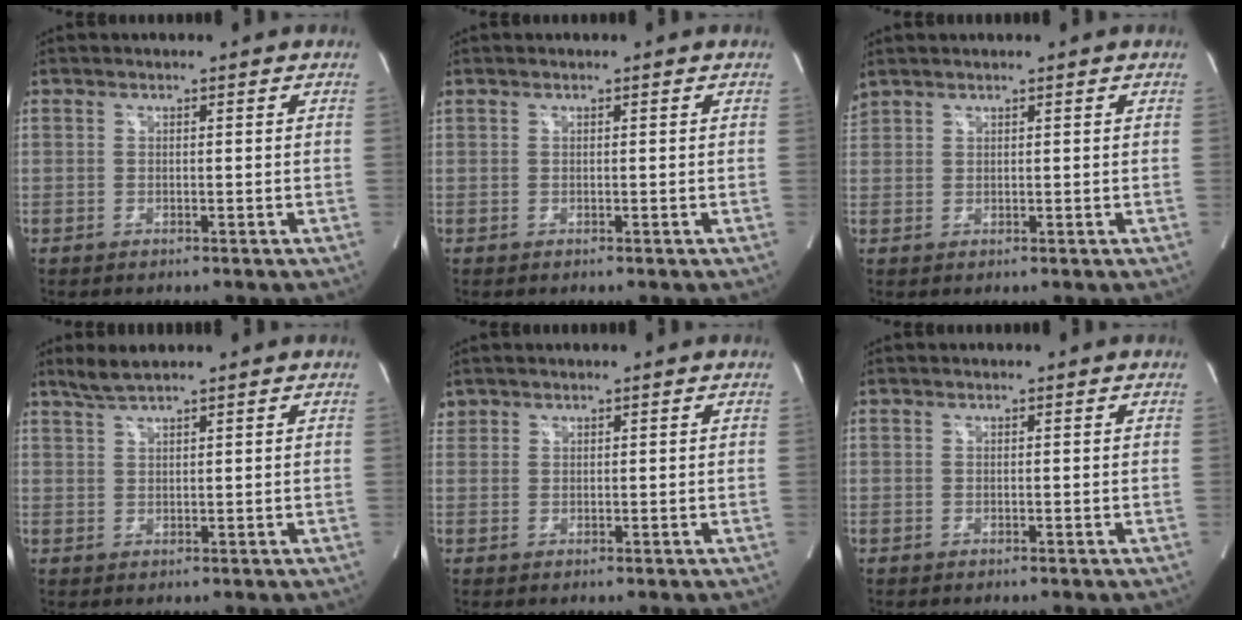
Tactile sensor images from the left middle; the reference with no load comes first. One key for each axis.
{"total": 0.0}
{"total": 1.9, "fx": 1.8, "fy": 0.4, "fz": 0.4, "tx": -0.020, "ty": 0.023, "tz": 0.042}
{"total": 3.0, "fx": 2.6, "fy": -0.2, "fz": 1.4, "tx": -0.037, "ty": 0.007, "tz": 0.056}
{"total": 1.3, "fx": 1.0, "fy": 0.9, "fz": -0.1, "tx": 0.004, "ty": 0.013, "tz": 0.019}
{"total": 0.0}